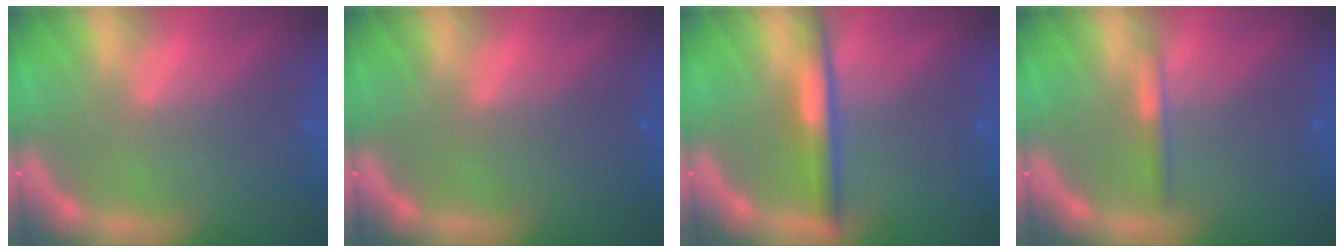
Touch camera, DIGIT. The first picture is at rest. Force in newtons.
{"total": 0.0}
{"total": 3.5}
{"total": 1.4}